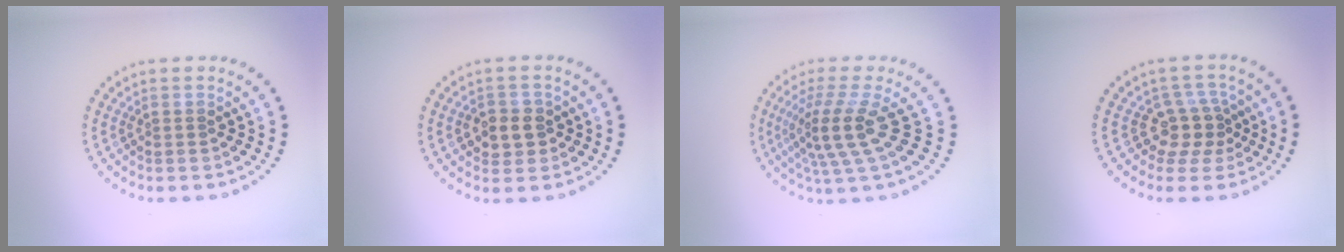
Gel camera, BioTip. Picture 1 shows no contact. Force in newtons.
{"total": 2.5, "press": 2.4, "slide": 0.6}
{"total": 4.3, "press": 3.1, "slide": 3.0}
{"total": 2.9, "press": 2.2, "slide": 1.9}